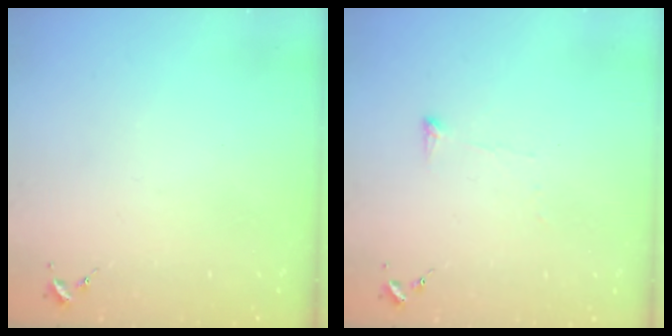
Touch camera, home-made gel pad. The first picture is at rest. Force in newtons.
{"total": 3.4, "press": 3.3, "slide": 0.5}